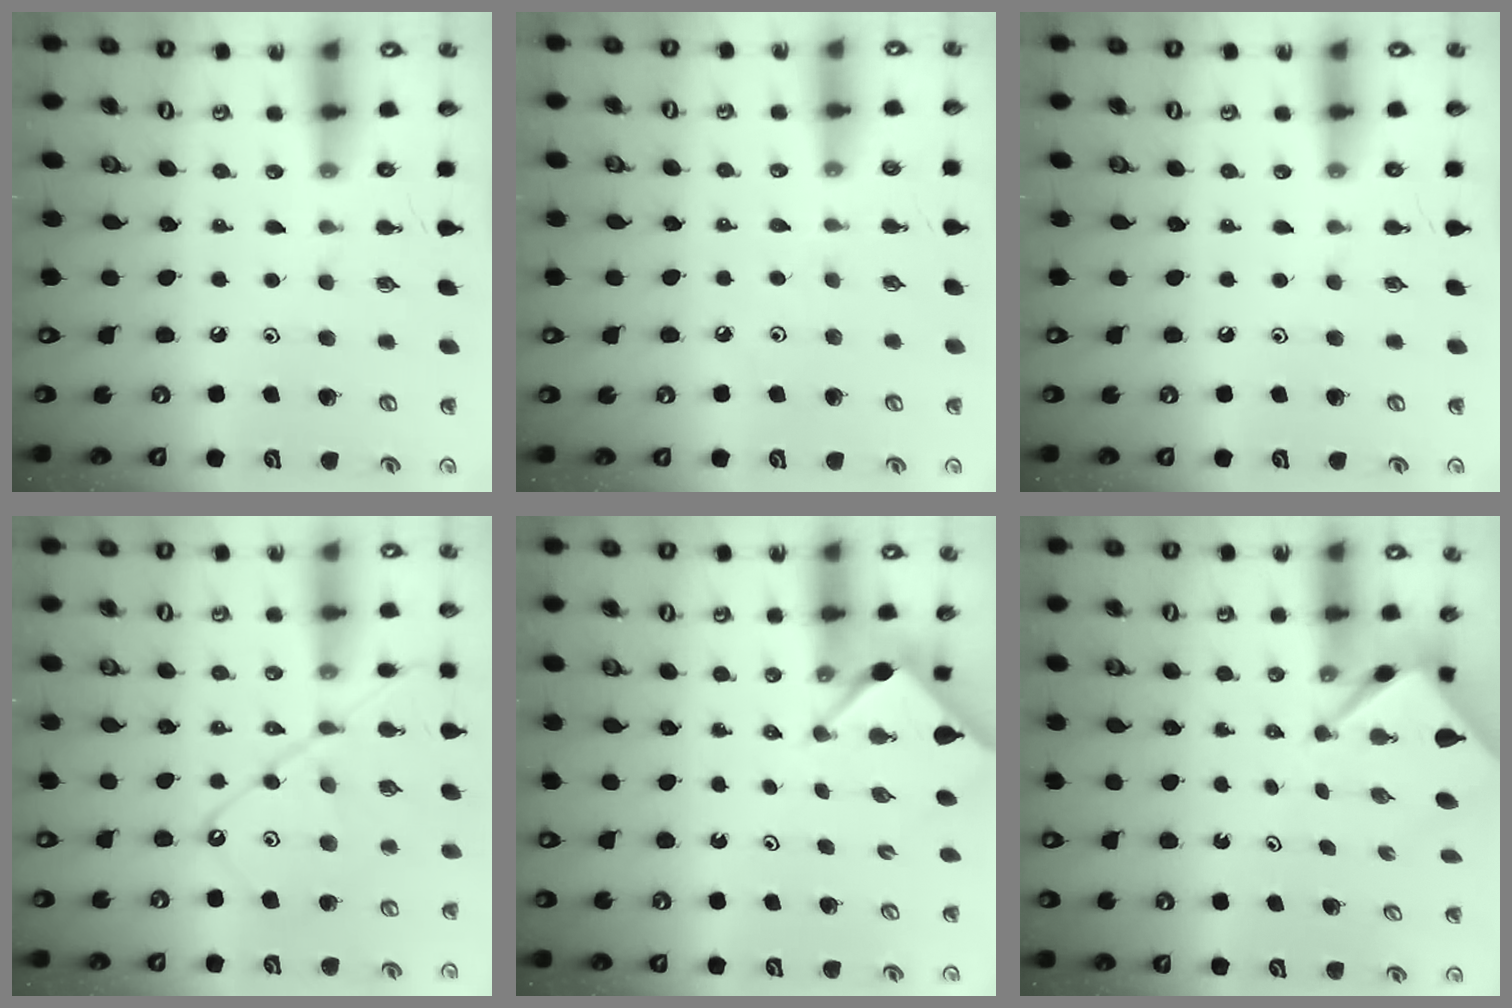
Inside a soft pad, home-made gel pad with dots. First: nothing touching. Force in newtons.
{"total": 3.7, "press": 3.7, "slide": 0.6}
{"total": 0.0}
{"total": 12.6, "press": 12.5, "slide": 1.3}
{"total": 2.9, "press": 2.9, "slide": 0.3}
{"total": 2.5, "press": 2.5, "slide": 0.2}